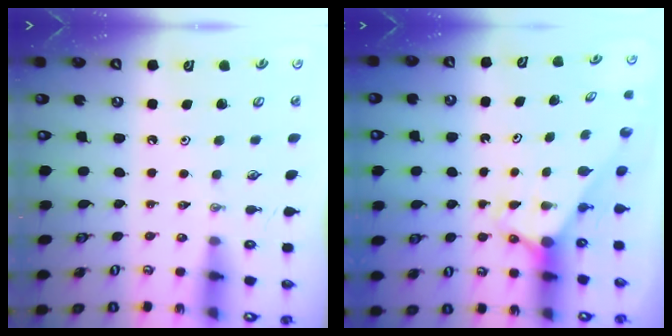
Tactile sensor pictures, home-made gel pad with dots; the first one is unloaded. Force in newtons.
{"total": 2.8, "press": 2.8, "slide": 0.0}